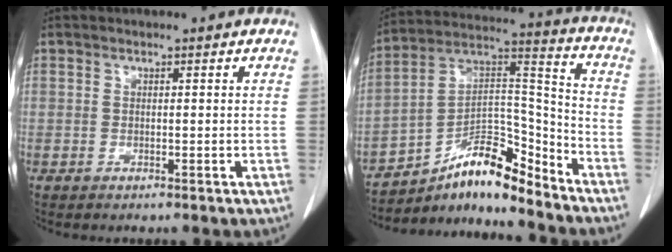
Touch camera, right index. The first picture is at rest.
{"total": 16.2, "force": [-12.3, 3.9, 9.7], "torque": [-0.159, 0.051, -0.210]}